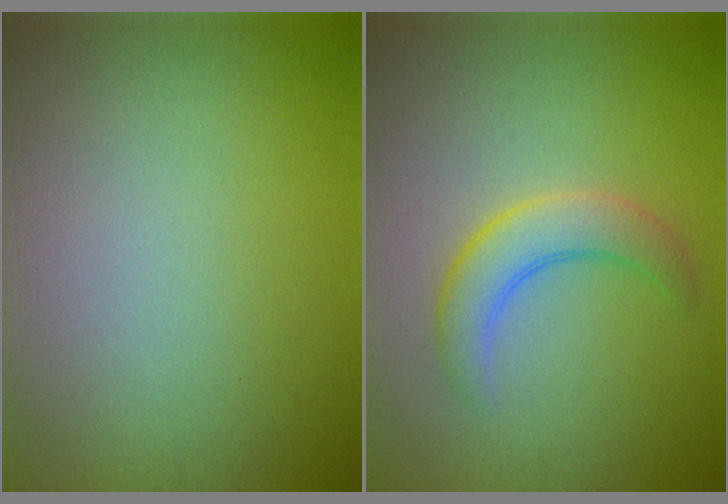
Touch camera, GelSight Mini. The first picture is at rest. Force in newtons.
{"total": 3.6, "press": 3.6, "slide": 0.2}